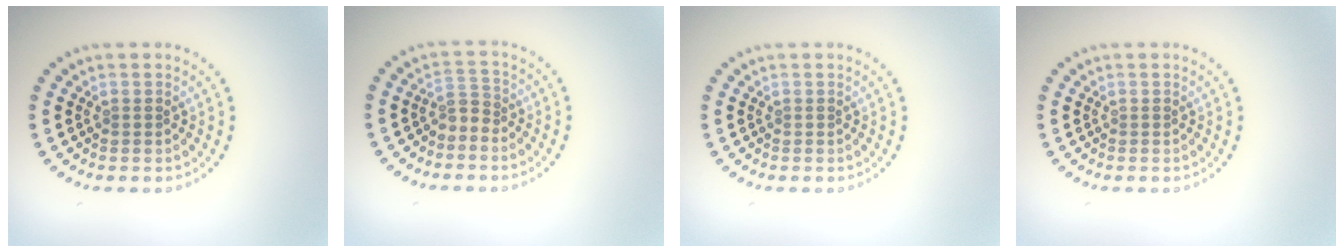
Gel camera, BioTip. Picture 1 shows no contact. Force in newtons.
{"total": 1.7, "press": 1.2, "slide": 1.2}
{"total": 0.0}
{"total": 0.0}